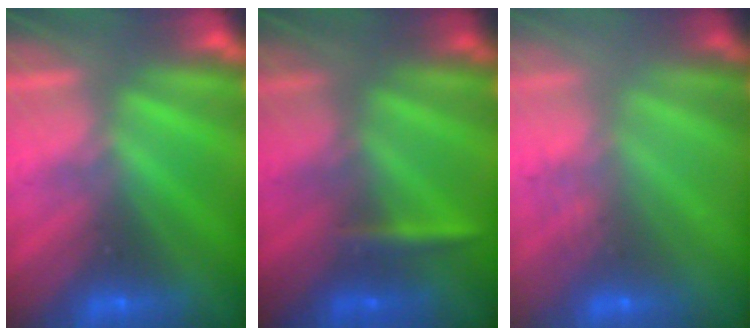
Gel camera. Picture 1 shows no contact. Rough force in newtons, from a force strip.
{"total": 2.3}
{"total": 3.2}